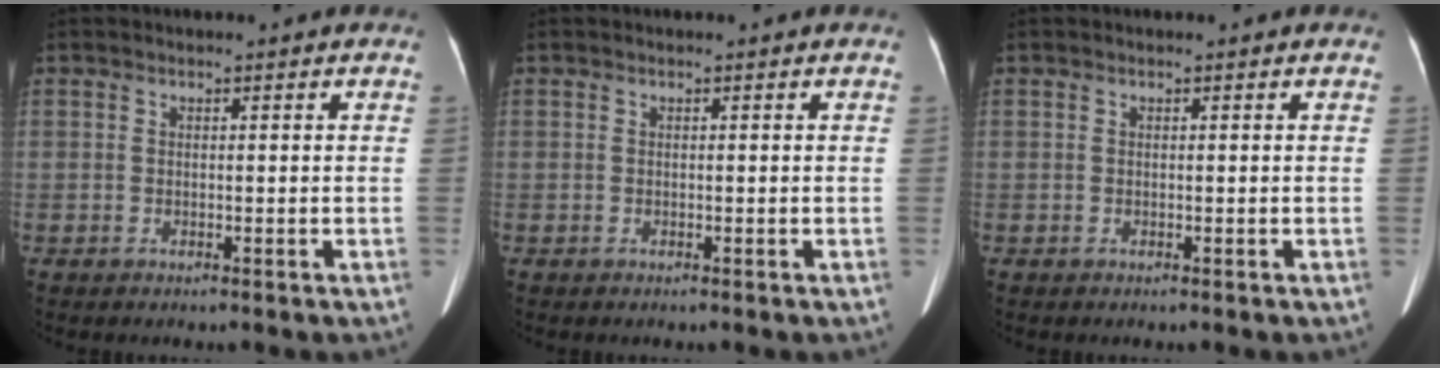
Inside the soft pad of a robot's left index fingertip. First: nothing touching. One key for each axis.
{"total": 0.0}
{"total": 0.0}